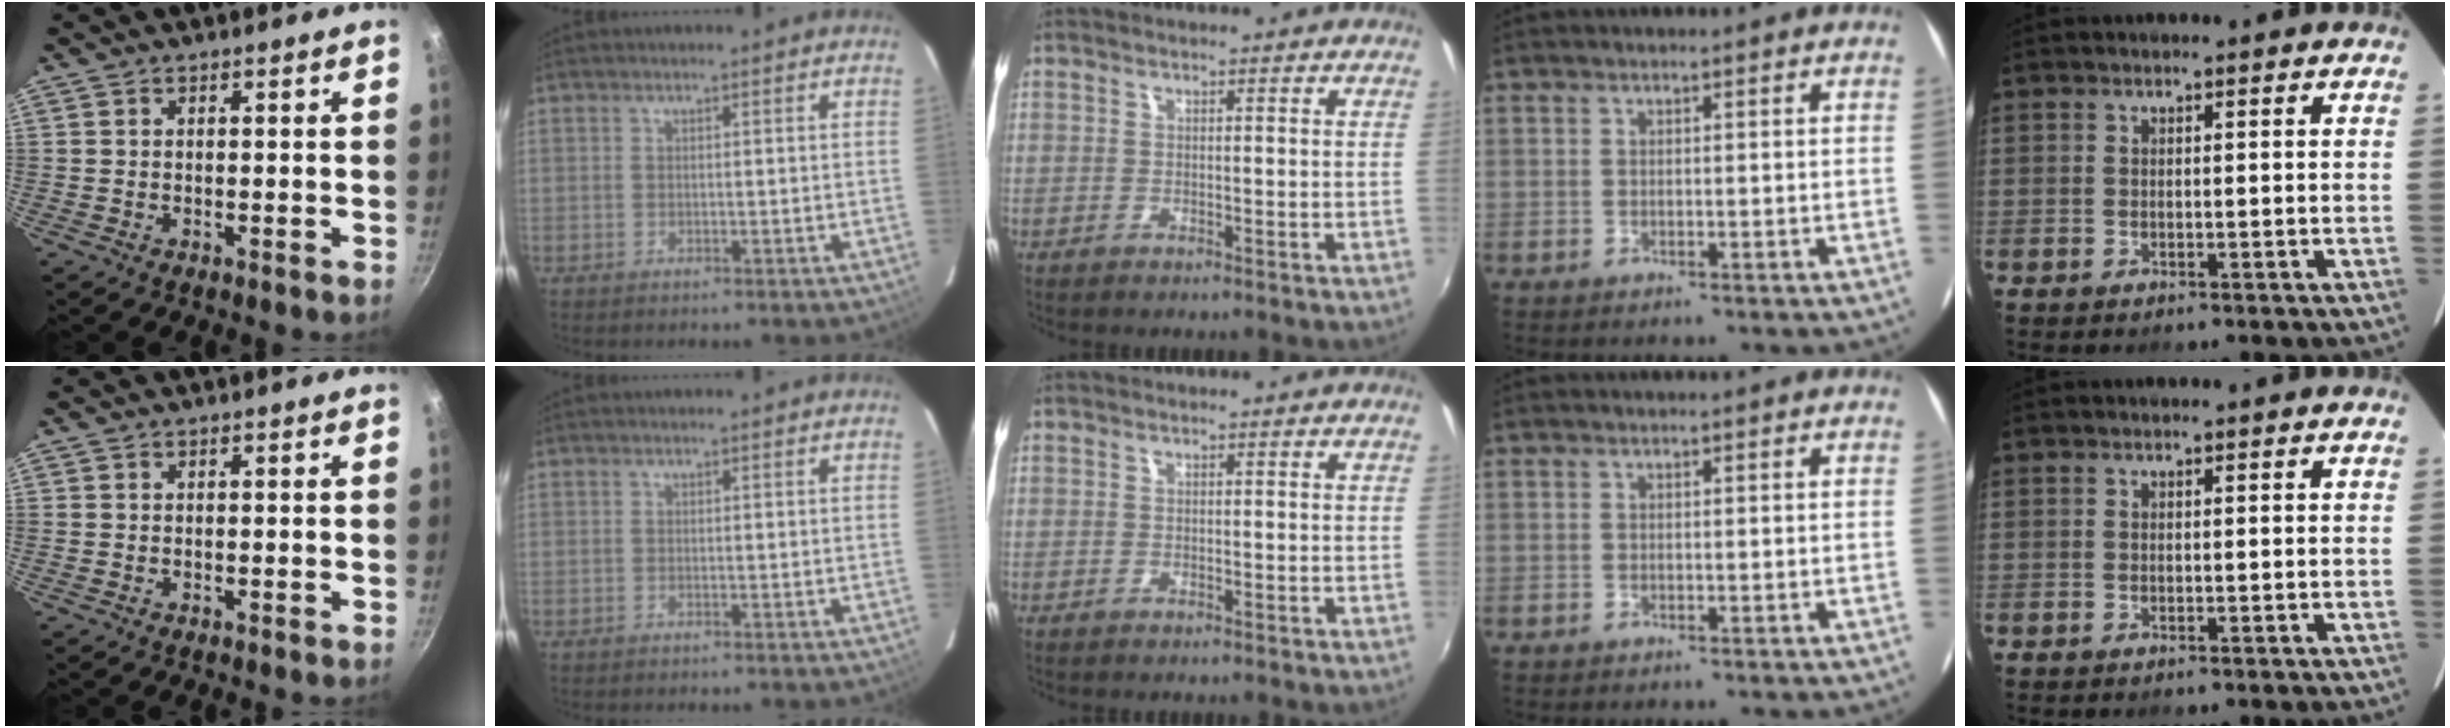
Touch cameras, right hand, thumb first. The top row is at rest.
{}